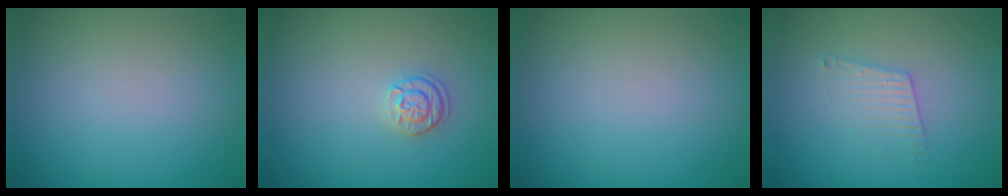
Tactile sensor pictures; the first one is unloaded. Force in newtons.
{"total": 1.7, "press": 1.6, "slide": 0.7}
{"total": 0.0}
{"total": 2.0, "press": 2.0, "slide": 0.1}